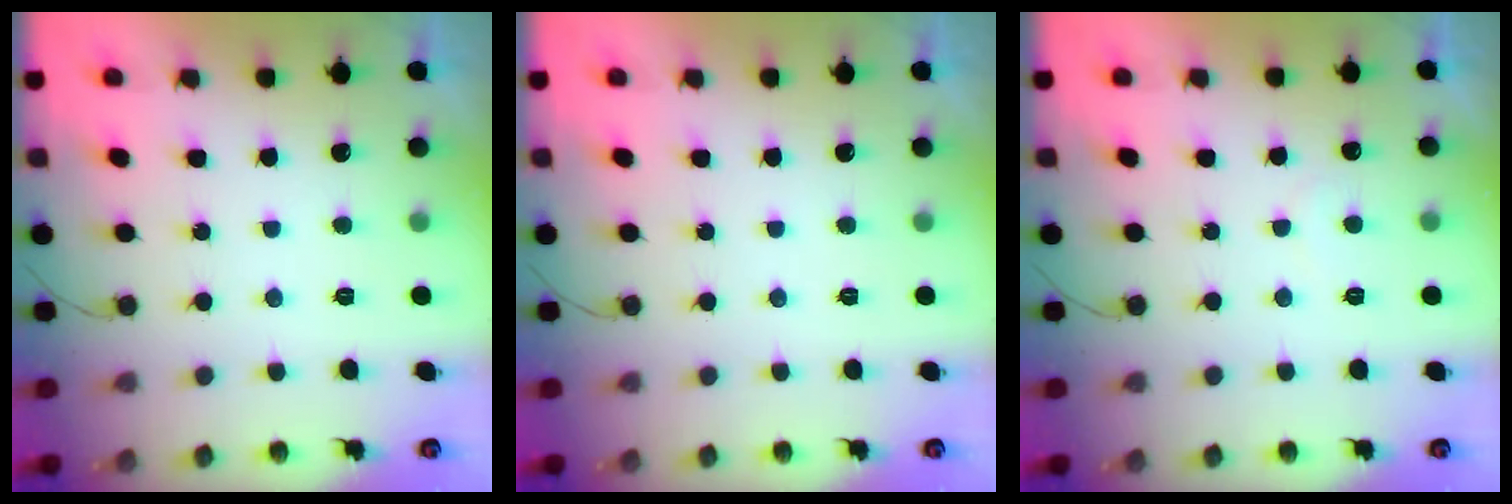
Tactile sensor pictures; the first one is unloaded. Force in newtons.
{"total": 0.0}
{"total": 4.8, "press": 4.8, "slide": 0.2}